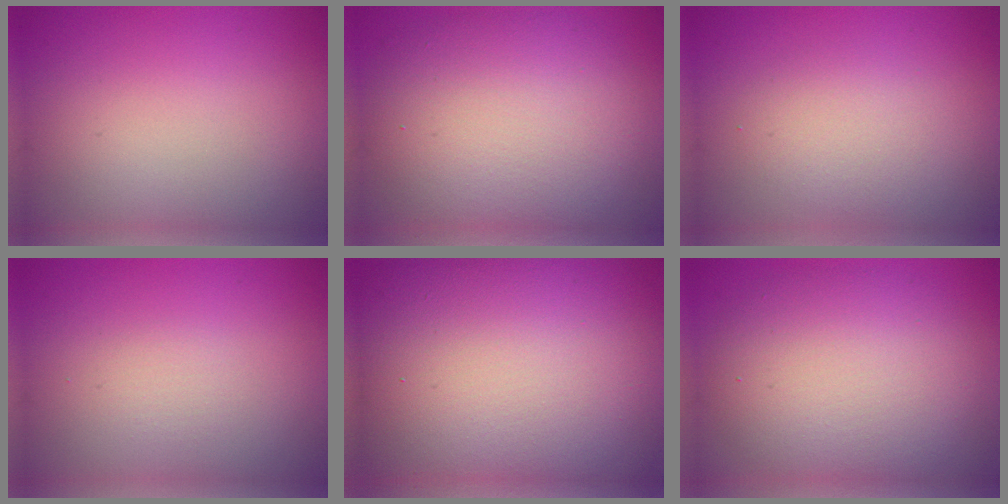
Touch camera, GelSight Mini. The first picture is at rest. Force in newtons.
{"total": 9.9, "press": 9.9, "slide": 0.7}
{"total": 2.5, "press": 2.5, "slide": 0.2}
{"total": 0.9, "press": 0.9, "slide": 0.0}
{"total": 19.3, "press": 19.3, "slide": 0.6}
{"total": 7.7, "press": 7.7, "slide": 0.8}